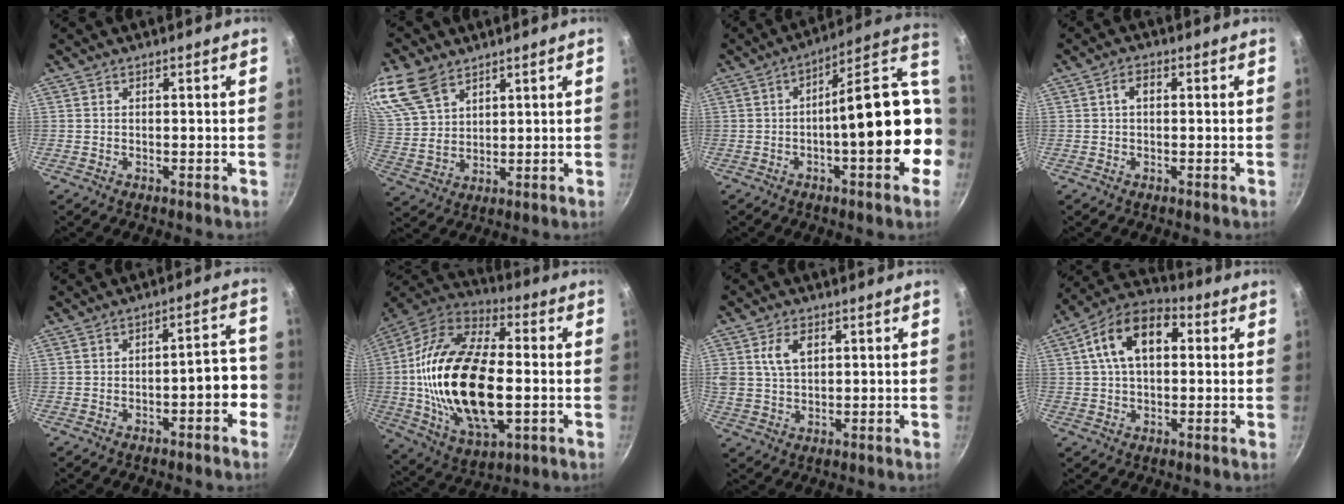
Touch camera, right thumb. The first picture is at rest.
{"total": 12.4, "force": [7.9, 7.4, 6.1], "torque": [-0.122, -0.006, 0.168]}
{"total": 21.0, "force": [-1.7, 7.5, 19.6], "torque": [-0.230, 0.037, -0.027]}
{"total": 1.8, "force": [0.2, 1.1, 1.4], "torque": [-0.023, 0.007, 0.003]}
{"total": 6.0, "force": [-2.6, 2.3, 4.8], "torque": [-0.045, 0.044, -0.028]}
{"total": 27.9, "force": [-1.5, 14.6, 23.8], "torque": [-0.454, 0.020, -0.028]}
{"total": 6.6, "force": [2.2, 4.2, 4.5], "torque": [-0.073, -0.002, 0.040]}
{"total": 13.7, "force": [3.1, 8.5, 10.3], "torque": [-0.147, 0.028, 0.033]}